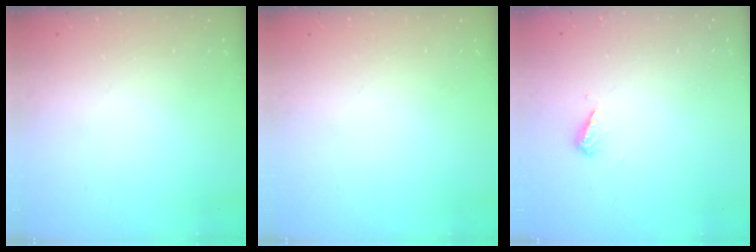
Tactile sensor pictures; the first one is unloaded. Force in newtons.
{"total": 0.0}
{"total": 5.8, "press": 5.6, "slide": 1.3}